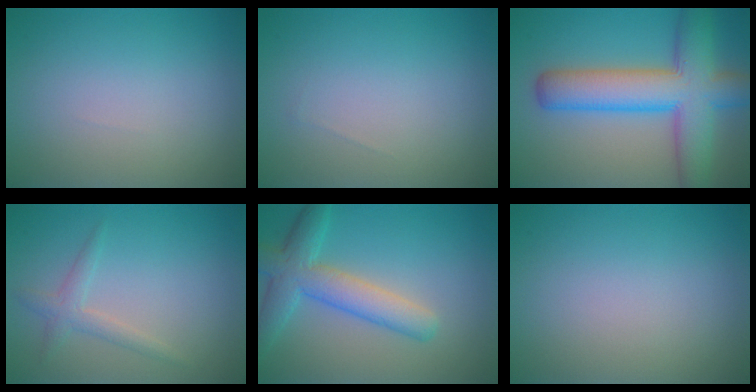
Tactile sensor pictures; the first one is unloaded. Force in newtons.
{"total": 0.0}
{"total": 9.2, "press": 9.2, "slide": 0.2}
{"total": 1.7, "press": 1.7, "slide": 0.1}
{"total": 5.2, "press": 5.2, "slide": 0.2}
{"total": 0.0}